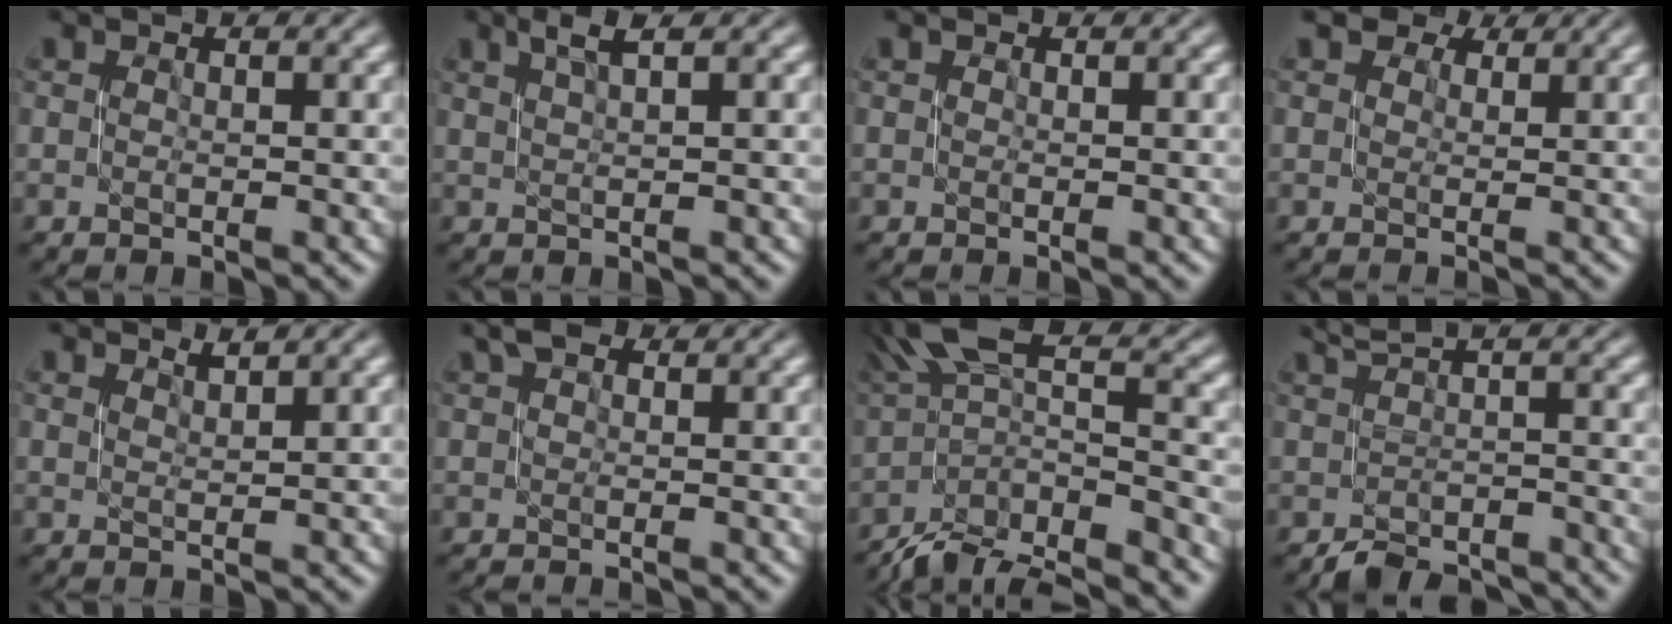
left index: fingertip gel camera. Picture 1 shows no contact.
{"total": 2.1, "force": [1.4, 0.2, 1.5], "torque": [-0.021, 0.004, 0.026]}
{"total": 0.0}
{"total": 3.5, "force": [2.6, 1.6, 1.6], "torque": [-0.027, 0.014, 0.020]}
{"total": 1.4, "force": [1.3, 0.1, 0.3], "torque": [-0.002, 0.000, 0.022]}
{"total": 2.0, "force": [1.5, 0.7, 1.2], "torque": [-0.014, 0.004, 0.020]}
{"total": 9.3, "force": [-5.1, 2.6, 7.4], "torque": [-0.127, 0.015, -0.086]}
{"total": 3.2, "force": [-1.3, 1.2, 2.7], "torque": [-0.025, -0.004, -0.020]}